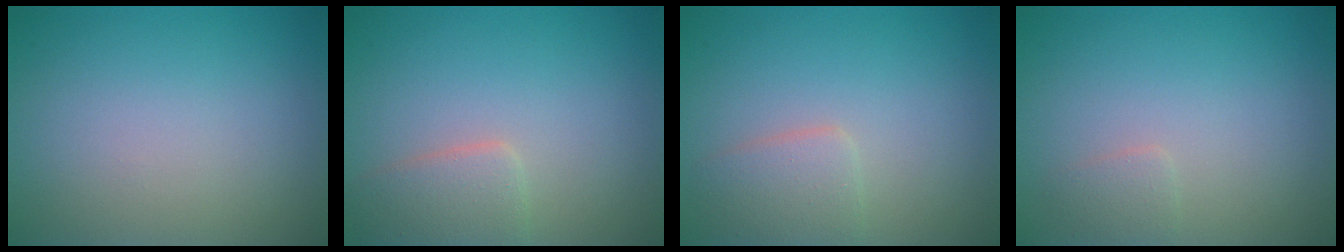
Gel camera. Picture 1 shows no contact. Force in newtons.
{"total": 2.6, "press": 2.5, "slide": 0.3}
{"total": 2.4, "press": 2.4, "slide": 0.1}
{"total": 1.0, "press": 1.0, "slide": 0.0}